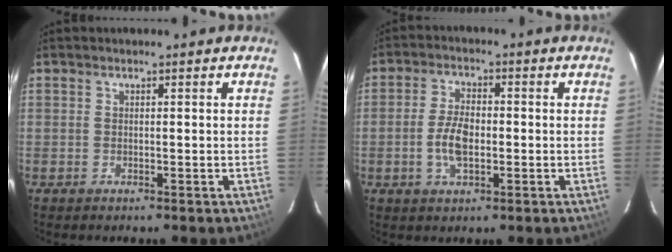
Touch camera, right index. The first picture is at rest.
{"total": 6.4, "force": [-1.3, 3.2, 5.4], "torque": [-0.110, 0.003, -0.022]}